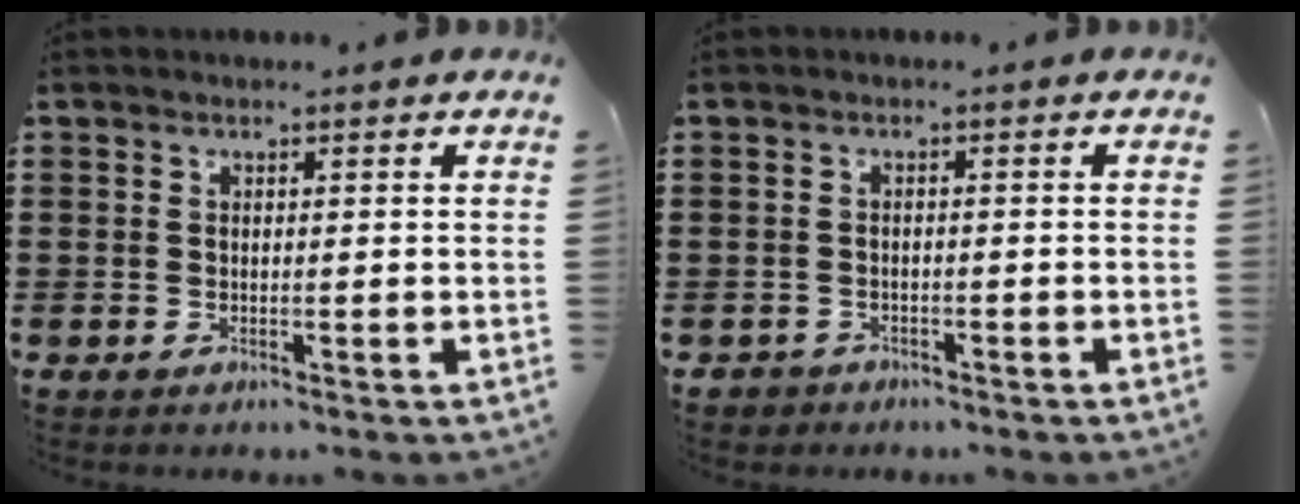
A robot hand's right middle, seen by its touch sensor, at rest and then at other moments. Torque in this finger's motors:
{"motor_torque": [0.28, -0.12, 0.03, 0.00]}